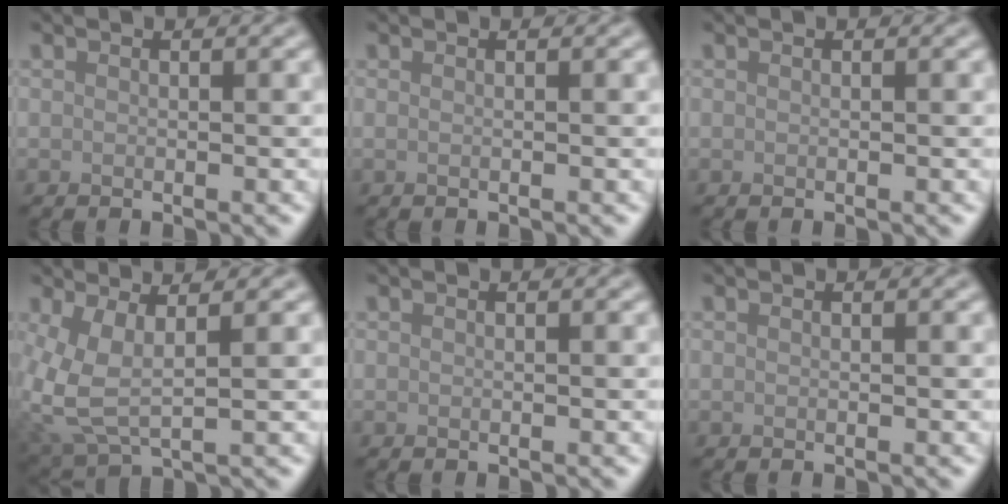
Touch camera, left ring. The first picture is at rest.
{"total": 0.5, "force": [0.1, 0.3, 0.5], "torque": [-0.005, -0.001, -0.004]}
{"total": 0.0}
{"total": 4.7, "force": [0.5, 1.8, 4.3], "torque": [-0.113, -0.007, 0.014]}
{"total": 0.0}
{"total": 0.0}